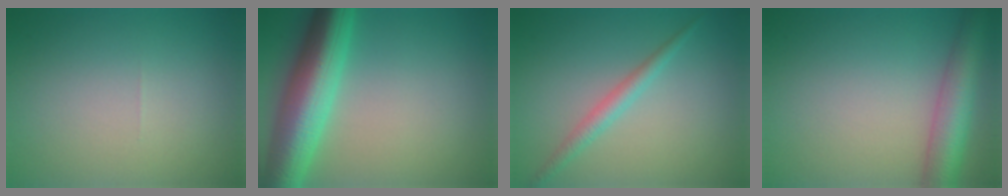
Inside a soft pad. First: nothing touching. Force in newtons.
{"total": 9.2, "press": 9.2, "slide": 0.1}
{"total": 2.0, "press": 2.0, "slide": 0.0}
{"total": 5.7, "press": 5.7, "slide": 0.2}